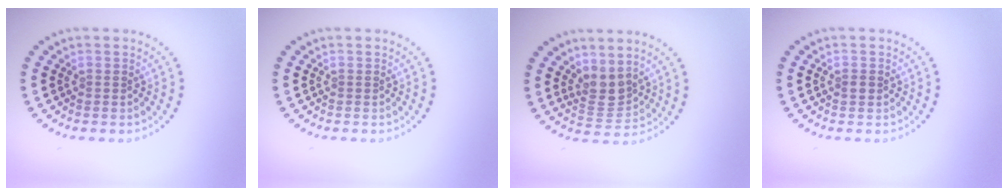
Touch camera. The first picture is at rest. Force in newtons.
{"total": 0.0}
{"total": 2.7, "press": 2.1, "slide": 1.7}
{"total": 0.8, "press": 0.8, "slide": 0.0}